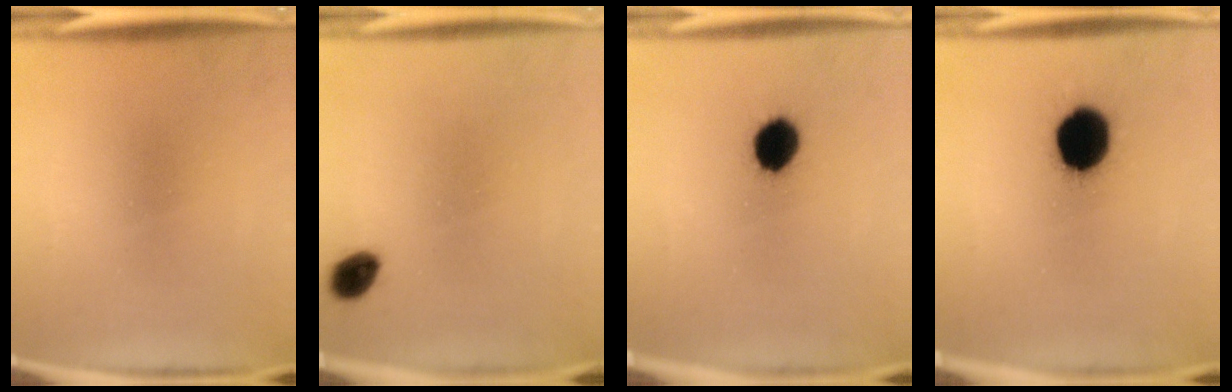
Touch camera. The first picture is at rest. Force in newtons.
{"total": 4.1}
{"total": 6.4}
{"total": 14.5}